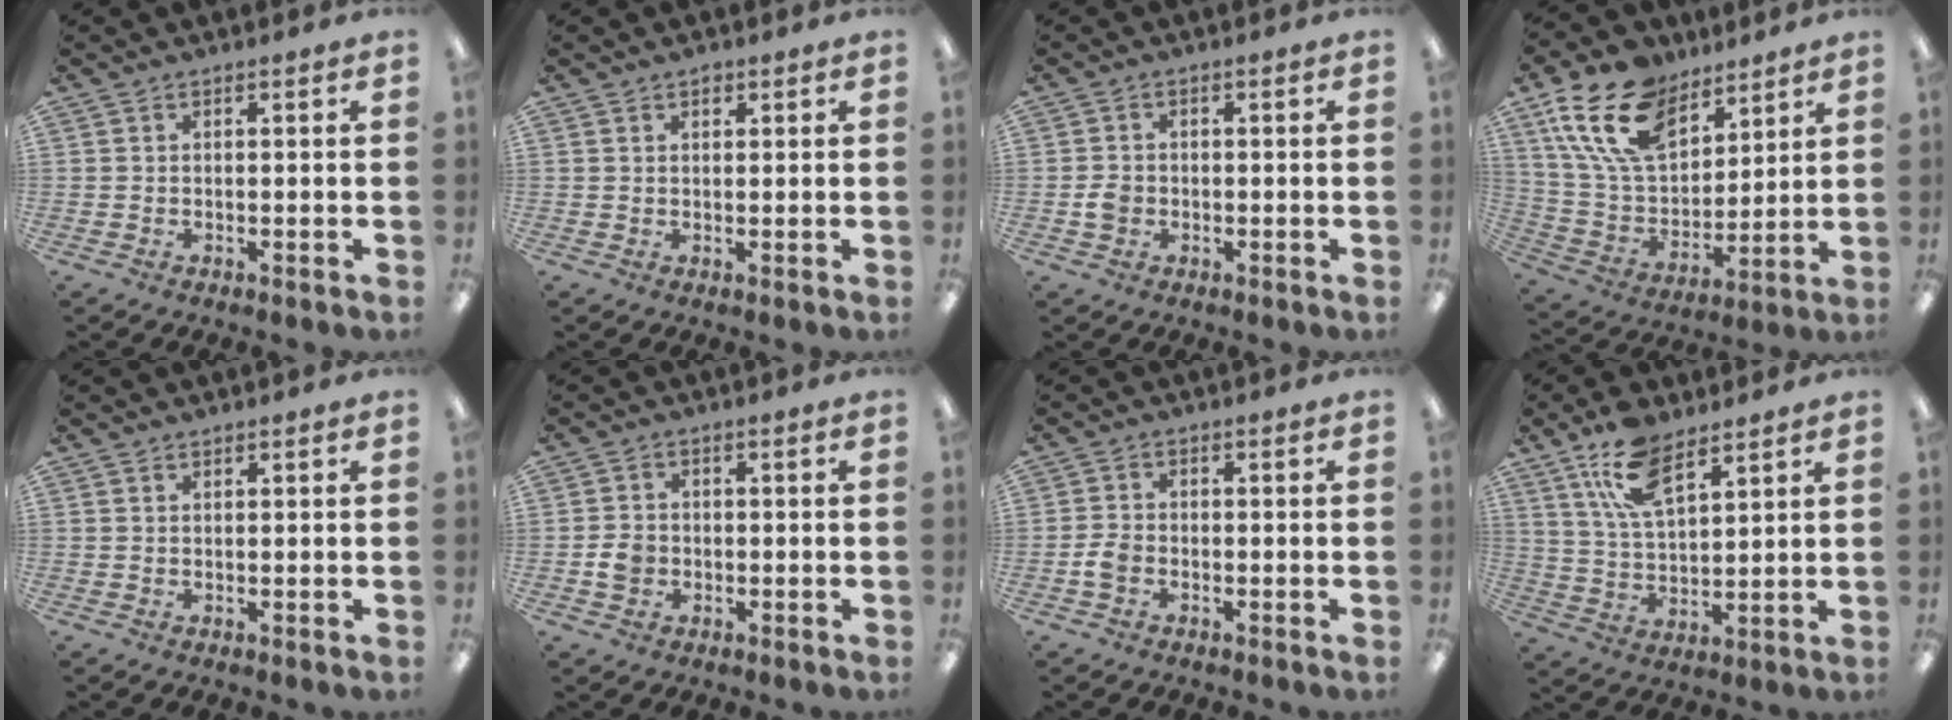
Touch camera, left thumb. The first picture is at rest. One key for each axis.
{"total": 1.3, "fx": 0.9, "fy": 0.9, "fz": 0.3, "tx": 0.001, "ty": -0.002, "tz": 0.015}
{"total": 2.8, "fx": -0.6, "fy": 2.3, "fz": 1.4, "tx": -0.024, "ty": 0.005, "tz": -0.011}
{"total": 19.6, "fx": 11.5, "fy": 11.5, "fz": 10.9, "tx": -0.223, "ty": -0.045, "tz": 0.213}
{"total": 0.6, "fx": 0.6, "fy": 0.2, "fz": 0.1, "tx": -0.001, "ty": 0.000, "tz": 0.011}
{"total": 3.5, "fx": -0.7, "fy": 3.0, "fz": 1.8, "tx": -0.030, "ty": 0.006, "tz": -0.013}
{"total": 3.1, "fx": -1.2, "fy": 2.1, "fz": 1.9, "tx": -0.038, "ty": 0.005, "tz": -0.023}
{"total": 12.7, "fx": 8.1, "fy": 5.6, "fz": 8.1, "tx": -0.156, "ty": -0.022, "tz": 0.149}